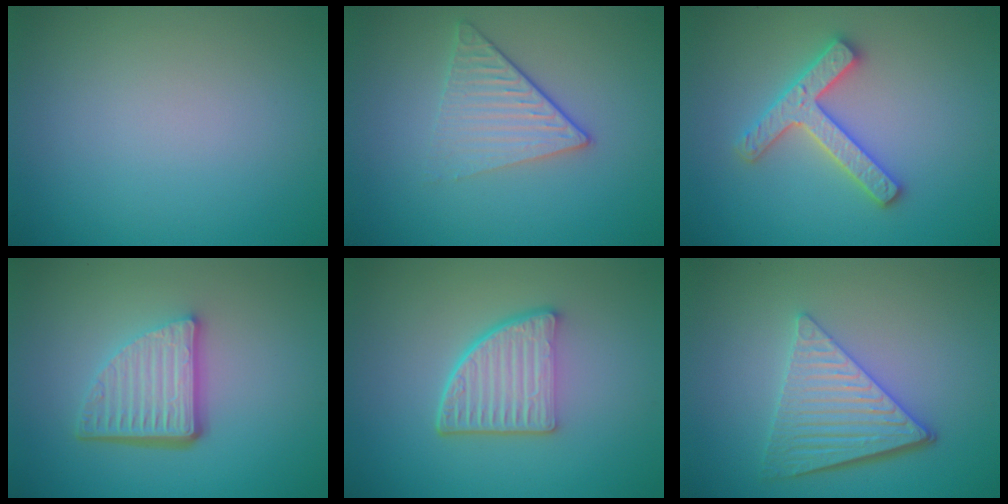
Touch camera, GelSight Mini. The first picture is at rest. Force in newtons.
{"total": 3.5, "press": 2.8, "slide": 2.2}
{"total": 4.2, "press": 4.2, "slide": 0.7}
{"total": 5.6, "press": 3.7, "slide": 4.1}
{"total": 5.3, "press": 3.7, "slide": 3.7}
{"total": 5.5, "press": 4.3, "slide": 3.4}